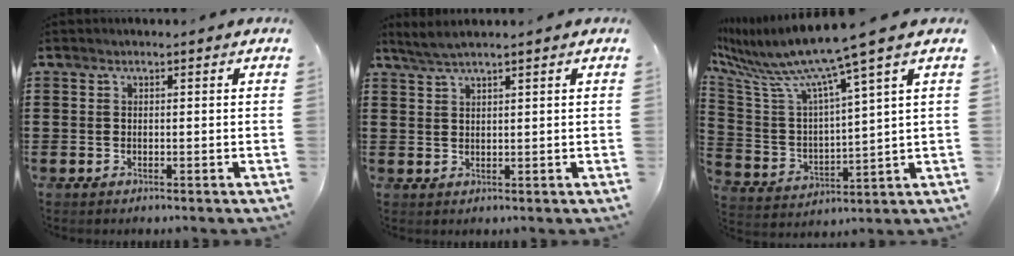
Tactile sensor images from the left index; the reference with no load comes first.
{"total": 2.4, "force": [2.0, -0.1, 1.2], "torque": [-0.028, 0.002, 0.039]}
{"total": 9.7, "force": [7.8, -0.6, 5.8], "torque": [-0.148, -0.055, 0.120]}